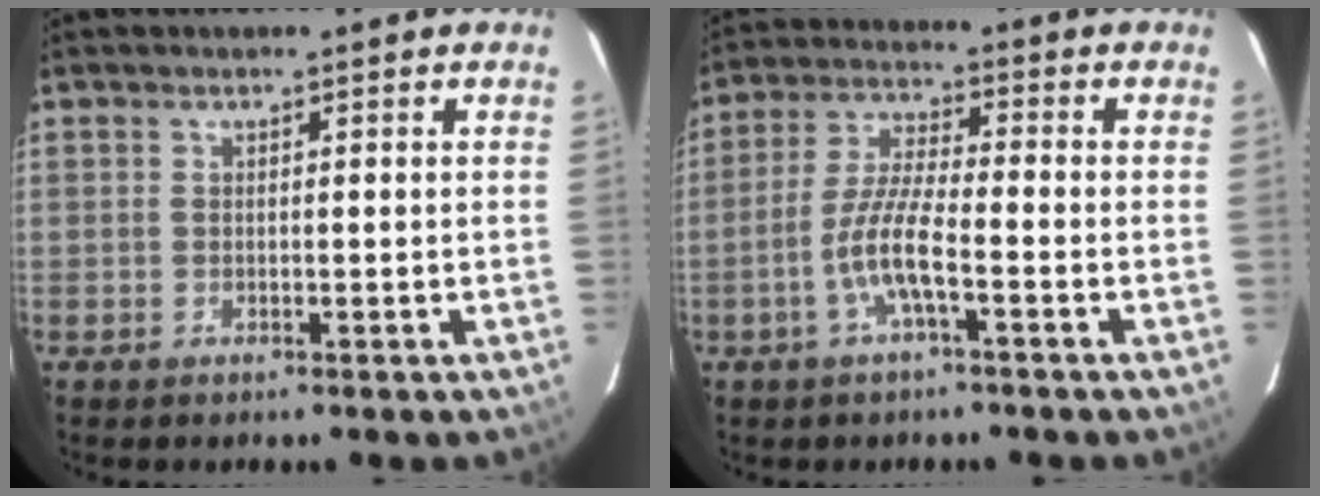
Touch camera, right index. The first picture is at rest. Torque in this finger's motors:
{"motor_torque": [1.32, -0.53, 0.73, 0.19]}